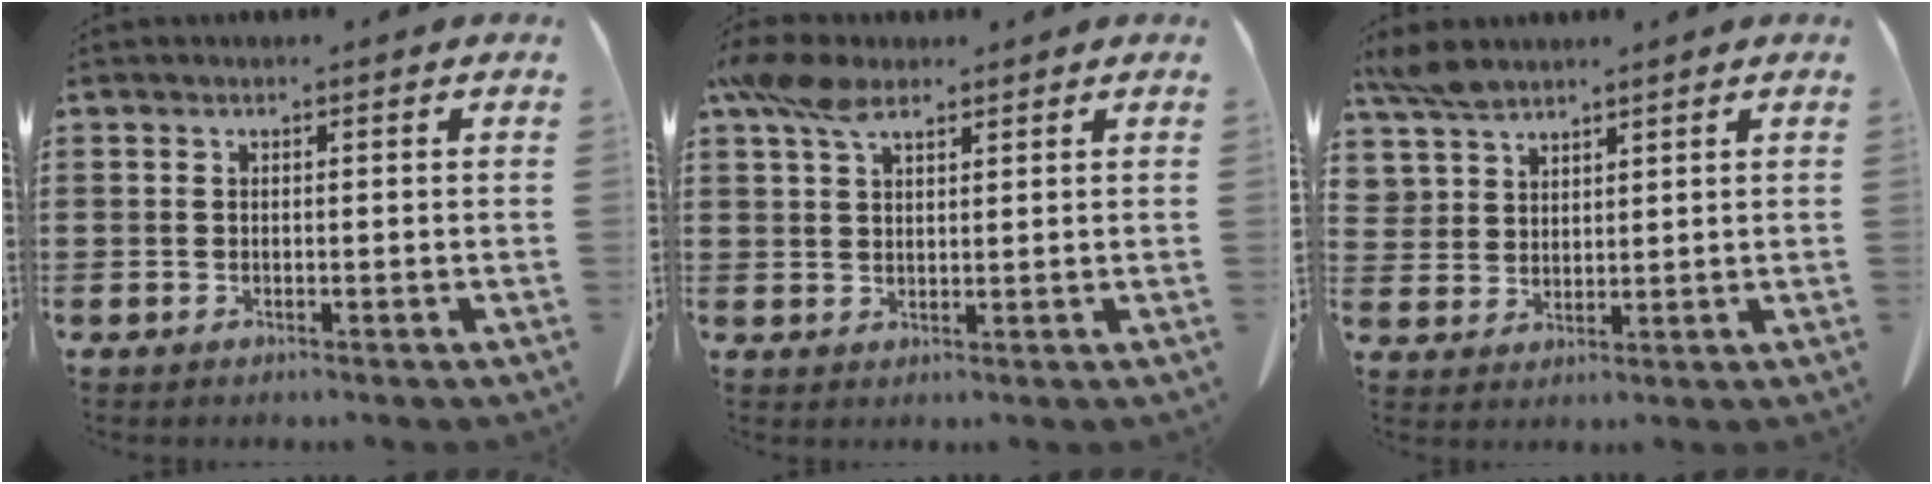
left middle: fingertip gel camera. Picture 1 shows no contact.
{"total": 6.0, "force": [3.9, 2.6, 3.8], "torque": [-0.079, -0.003, 0.071]}
{"total": 4.2, "force": [3.7, 2.0, 0.6], "torque": [-0.030, -0.005, 0.071]}